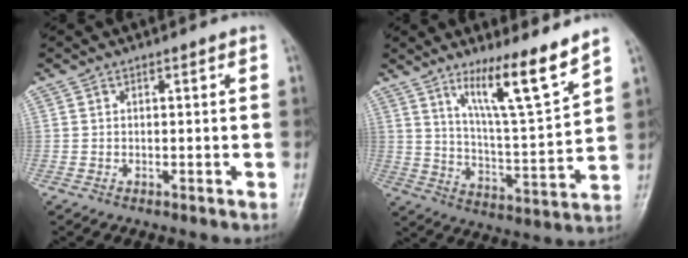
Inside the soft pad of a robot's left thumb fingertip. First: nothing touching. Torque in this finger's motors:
{"motor_torque": [0.45, 0.29, 1.01, -0.86, 0.19]}